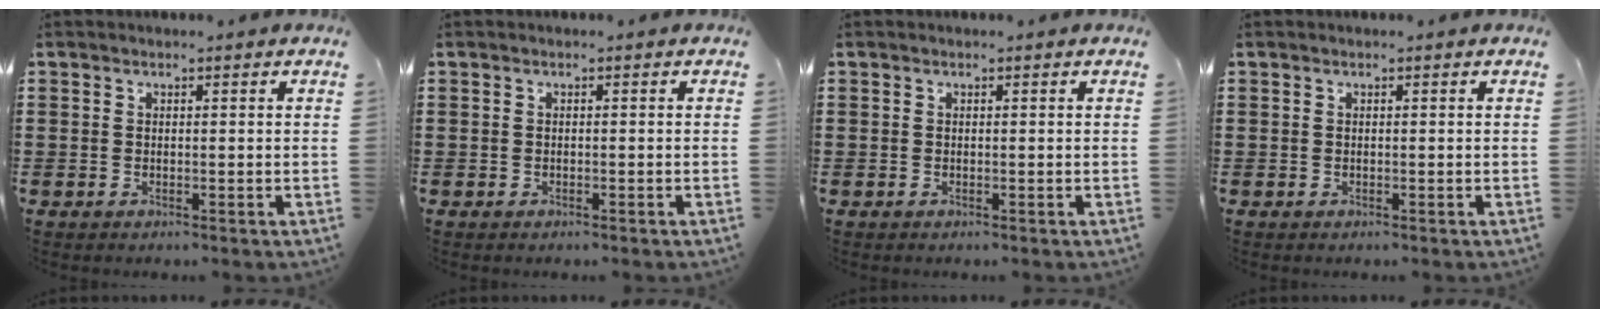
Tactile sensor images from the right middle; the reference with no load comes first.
{"total": 0.0}
{"total": 0.0}
{"total": 0.0}